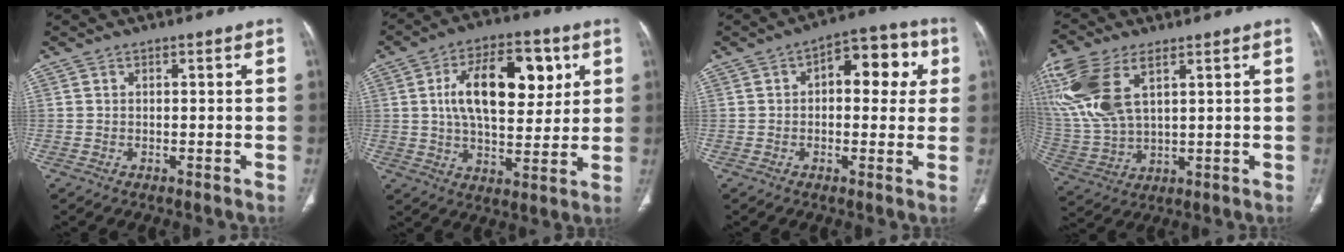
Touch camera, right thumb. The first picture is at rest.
{"total": 17.5, "force": [4.8, 9.1, 14.2], "torque": [-0.197, -0.003, 0.077]}
{"total": 11.3, "force": [2.6, 6.2, 9.1], "torque": [-0.076, 0.023, 0.026]}
{"total": 18.1, "force": [7.4, 9.1, 13.8], "torque": [-0.331, -0.013, 0.152]}